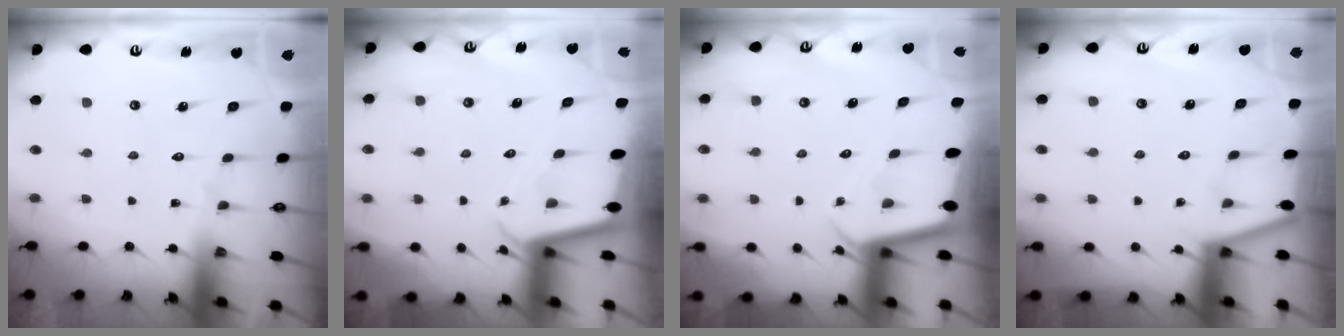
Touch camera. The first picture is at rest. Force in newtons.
{"total": 2.2, "press": 2.2, "slide": 0.1}
{"total": 2.3, "press": 2.3, "slide": 0.1}
{"total": 1.9, "press": 1.9, "slide": 0.3}